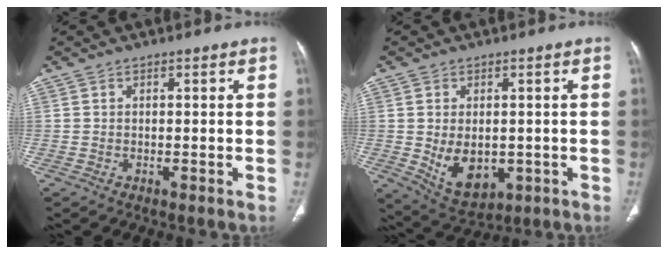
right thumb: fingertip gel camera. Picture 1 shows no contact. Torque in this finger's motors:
{"motor_torque": [-0.35, 0.75, -0.24, 0.05, 0.22]}